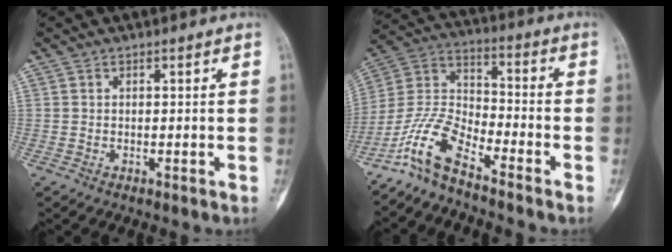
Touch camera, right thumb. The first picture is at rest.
{"total": 10.7, "force": [-8.2, 3.2, 6.1], "torque": [-0.137, 0.067, -0.171]}